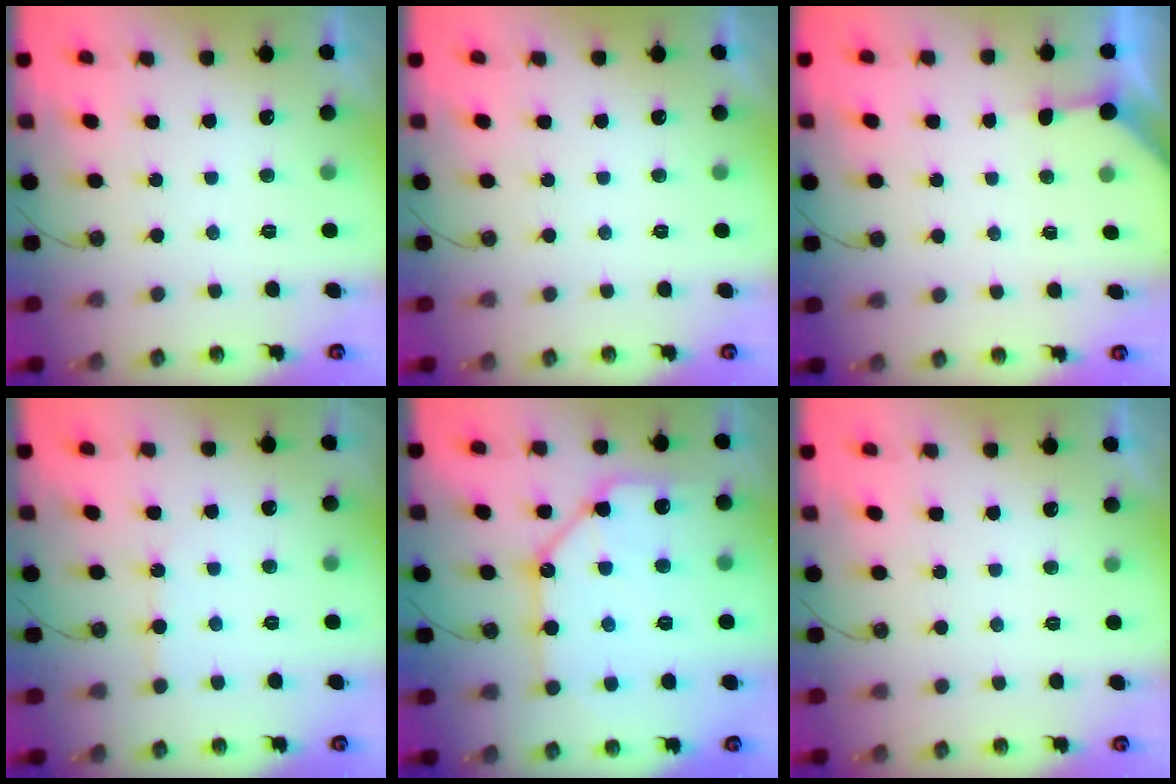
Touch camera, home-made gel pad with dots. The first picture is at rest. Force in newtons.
{"total": 0.0}
{"total": 2.4, "press": 2.3, "slide": 0.3}
{"total": 4.9, "press": 4.8, "slide": 0.4}
{"total": 14.0, "press": 13.9, "slide": 1.6}
{"total": 0.0}